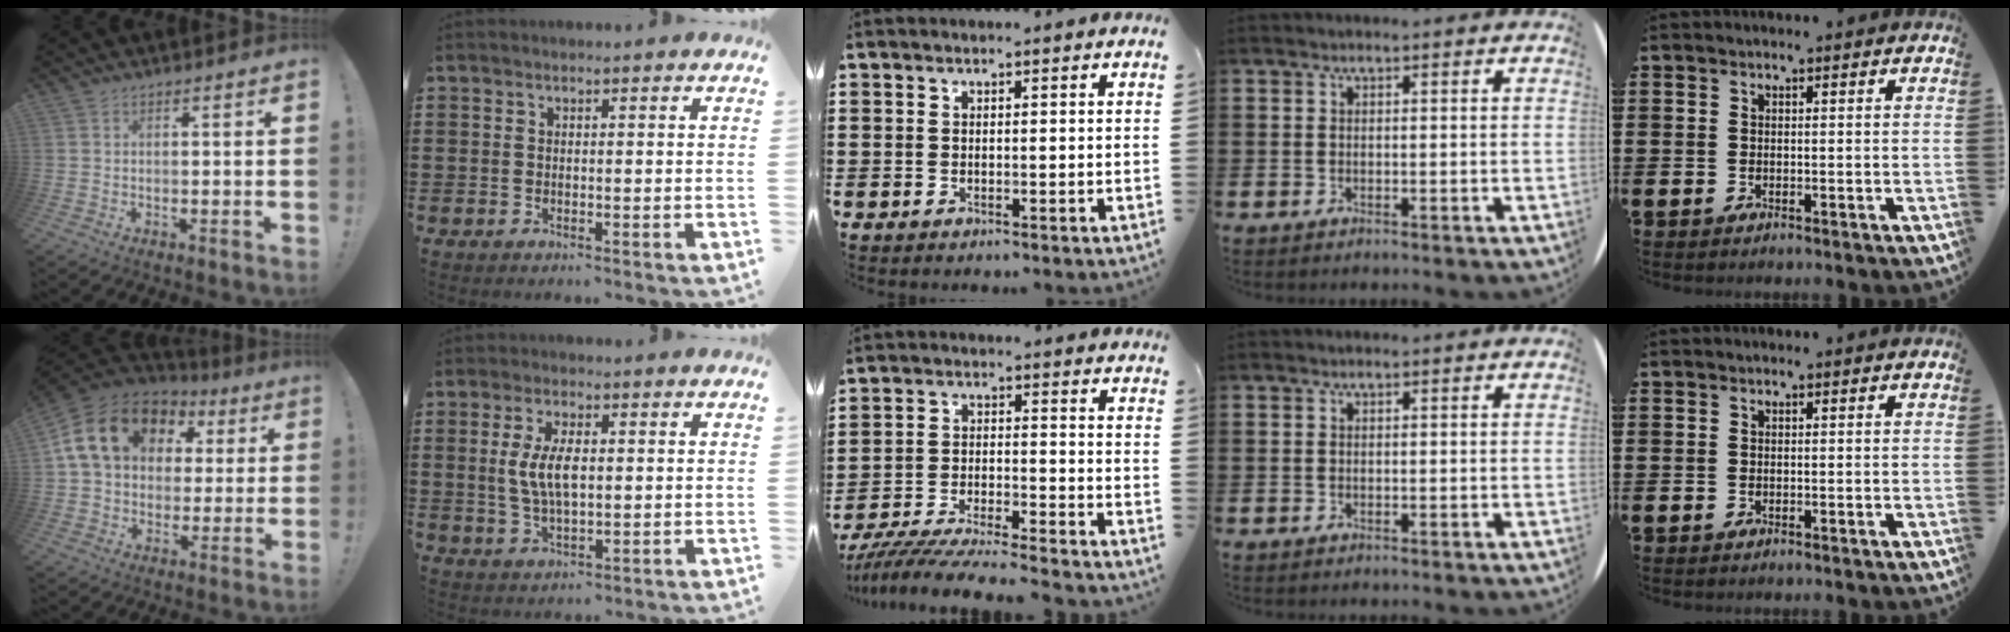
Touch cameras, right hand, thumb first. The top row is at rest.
{"thumb": {"total": 18.8, "force": [6.4, 13.8, 11.0], "torque": [-0.173, -0.002, 0.125]}, "index": {"total": 6.3, "force": [0.5, 2.7, 5.6], "torque": [-0.126, 0.004, 0.003]}, "middle": {"total": 6.9, "force": [-6.6, 0.0, 1.8], "torque": [-0.042, -0.008, -0.132]}}